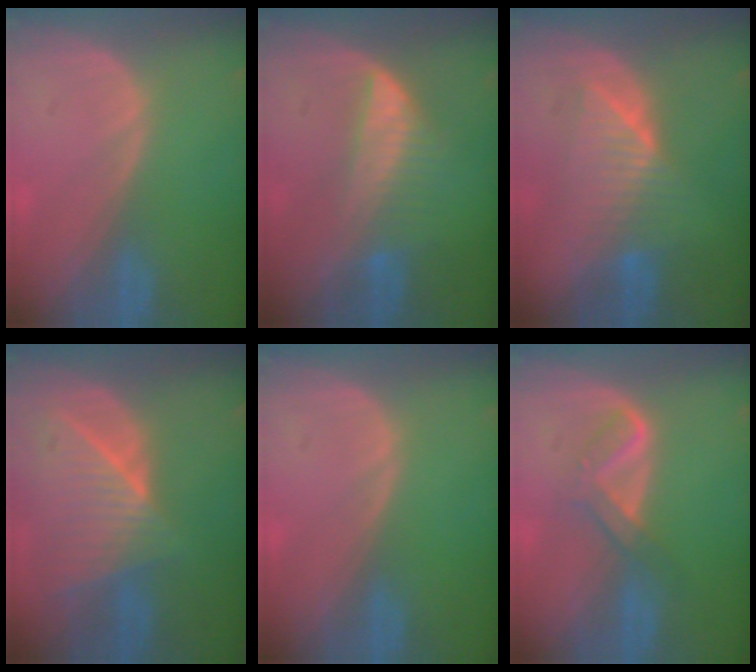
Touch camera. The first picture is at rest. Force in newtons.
{"total": 6.5, "press": 5.9, "slide": 2.7}
{"total": 6.4, "press": 6.4, "slide": 0.3}
{"total": 9.0, "press": 8.1, "slide": 4.1}
{"total": 0.0}
{"total": 4.0, "press": 4.0, "slide": 0.5}